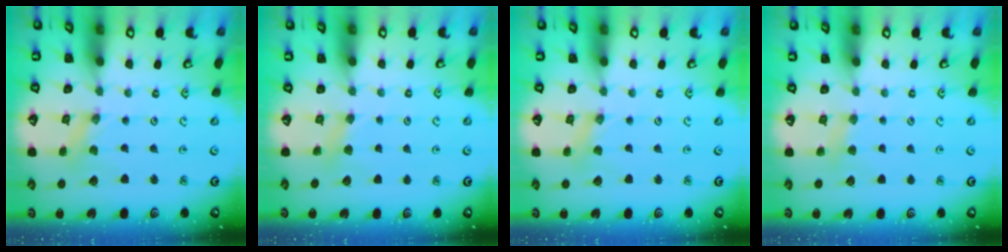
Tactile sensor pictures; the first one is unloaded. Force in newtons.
{"total": 3.0, "press": 3.0, "slide": 0.4}
{"total": 1.0, "press": 1.0, "slide": 0.2}
{"total": 3.4, "press": 3.3, "slide": 0.5}